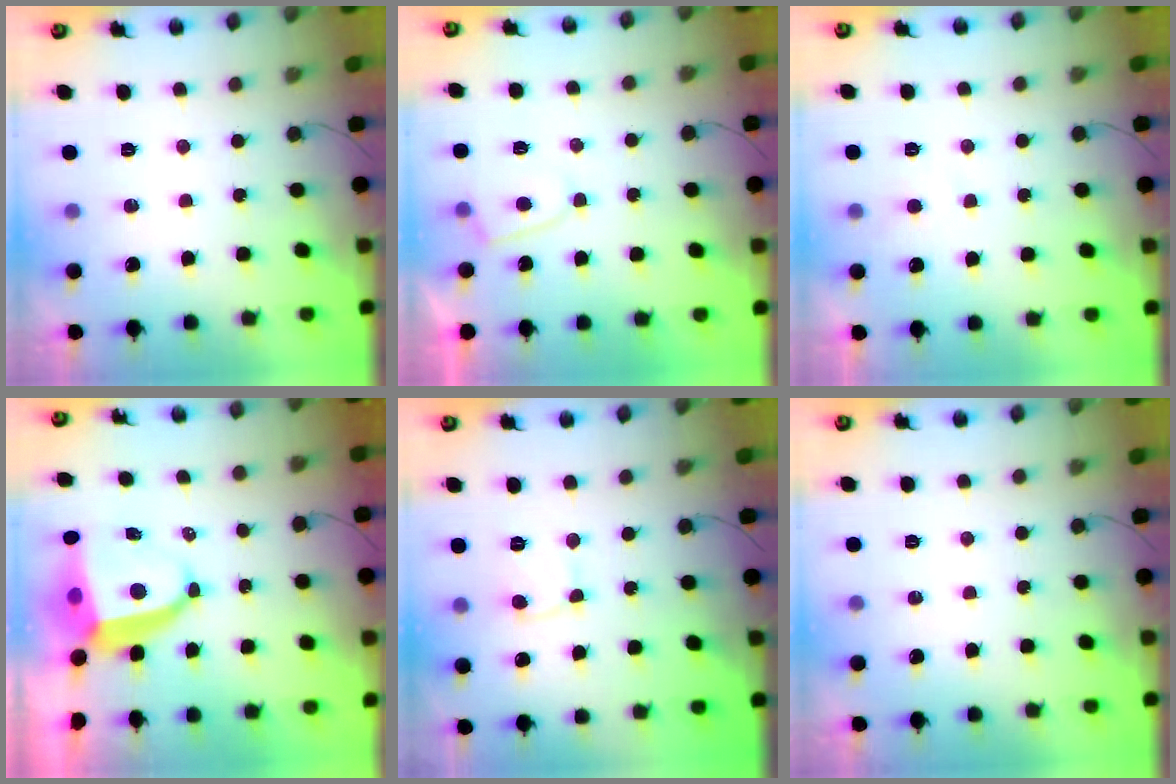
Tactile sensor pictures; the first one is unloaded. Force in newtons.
{"total": 3.0, "press": 3.0, "slide": 0.5}
{"total": 4.1, "press": 4.1, "slide": 0.2}
{"total": 8.5, "press": 8.4, "slide": 1.0}
{"total": 3.3, "press": 3.3, "slide": 0.2}
{"total": 0.0}